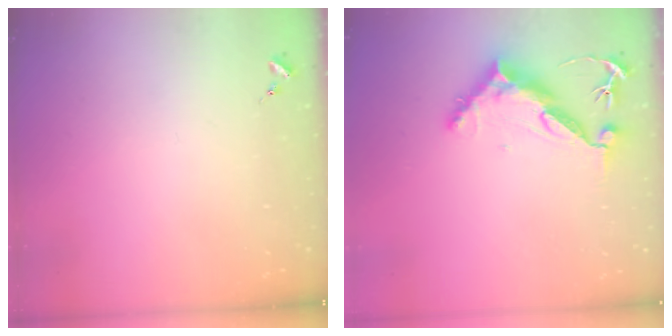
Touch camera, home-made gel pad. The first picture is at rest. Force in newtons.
{"total": 10.7, "press": 10.6, "slide": 0.9}